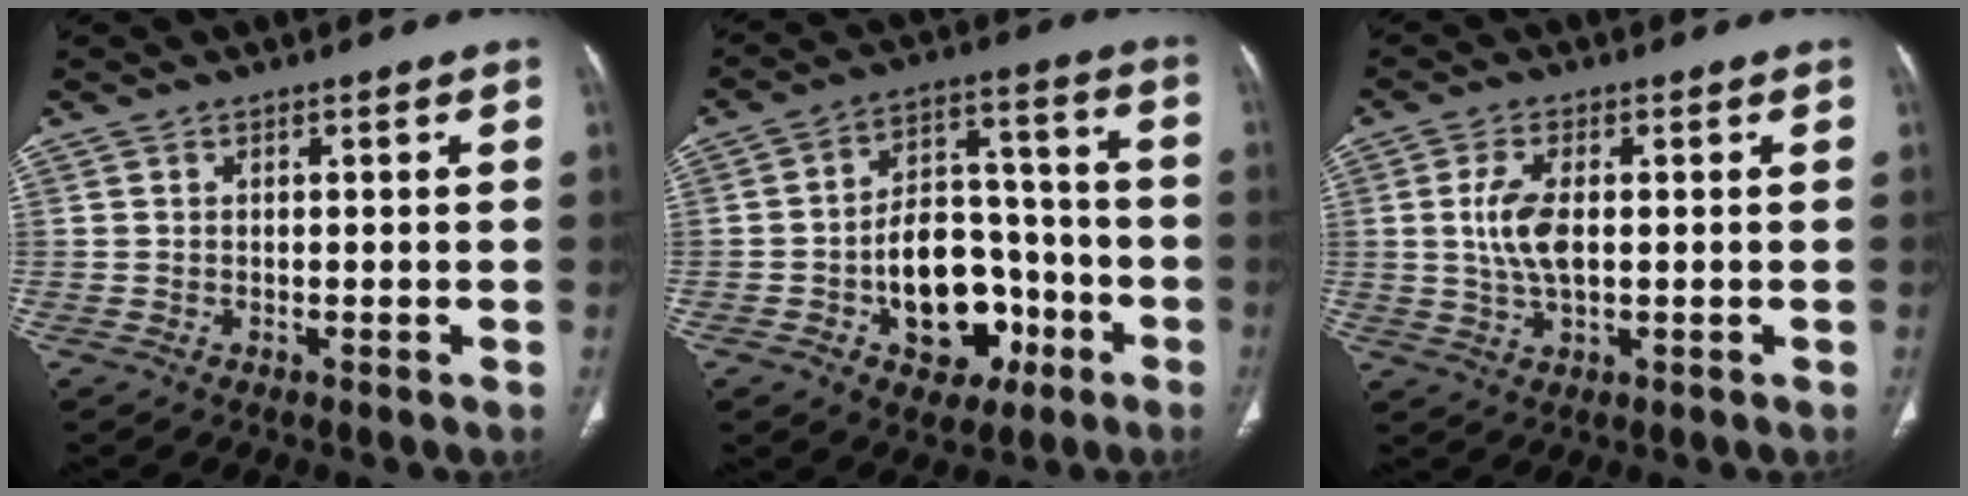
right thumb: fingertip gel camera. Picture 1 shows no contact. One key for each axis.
{"total": 16.1, "fx": -5.7, "fy": 10.7, "fz": 10.5, "tx": -0.114, "ty": 0.056, "tz": -0.080}
{"total": 6.7, "fx": 0.5, "fy": 3.2, "fz": 5.9, "tx": -0.128, "ty": -0.001, "tz": 0.009}